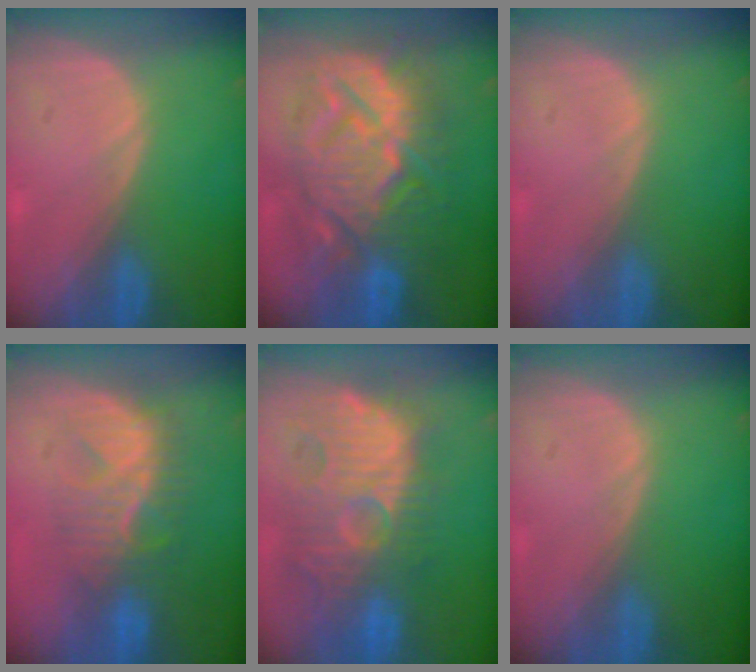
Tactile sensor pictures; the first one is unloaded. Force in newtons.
{"total": 13.7, "press": 13.6, "slide": 1.3}
{"total": 0.0}
{"total": 8.0, "press": 7.9, "slide": 1.1}
{"total": 12.6, "press": 12.1, "slide": 3.6}
{"total": 0.0}